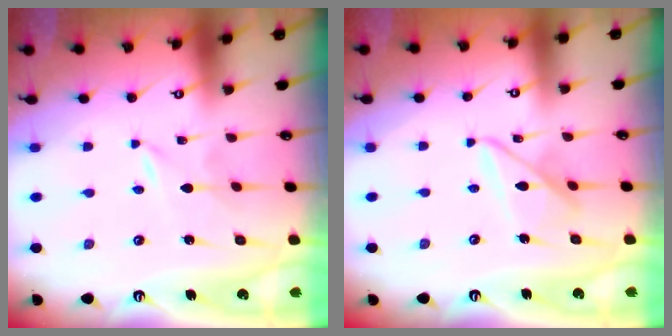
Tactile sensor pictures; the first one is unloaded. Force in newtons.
{"total": 10.5, "press": 10.4, "slide": 0.7}